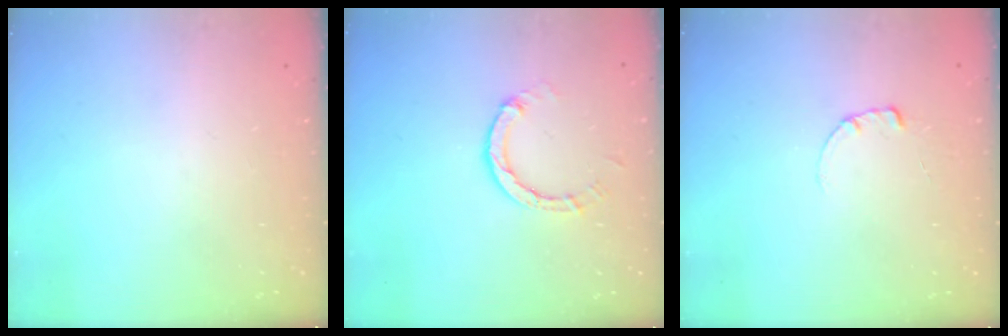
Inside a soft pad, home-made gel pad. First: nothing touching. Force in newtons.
{"total": 3.2, "press": 3.2, "slide": 0.2}
{"total": 0.6, "press": 0.6, "slide": 0.1}